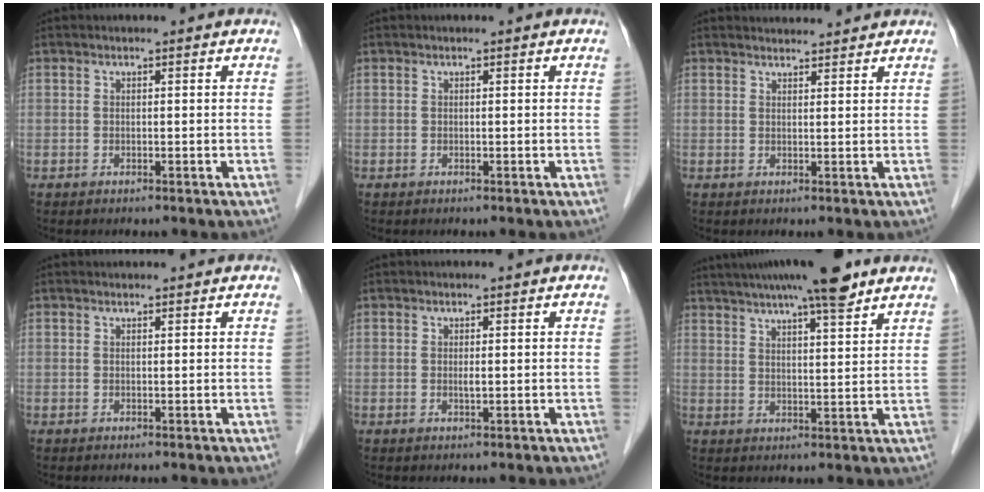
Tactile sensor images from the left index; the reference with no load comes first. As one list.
[{"total": 0.0}, {"total": 4.3, "force": [4.2, 0.5, 0.5], "torque": [-0.013, 0.020, 0.056]}, {"total": 1.0, "force": [1.0, 0.1, 0.2], "torque": [-0.007, 0.012, 0.019]}, {"total": 0.7, "force": [0.1, 0.1, 0.7], "torque": [-0.016, -0.002, 0.002]}, {"total": 14.4, "force": [11.5, 1.3, 8.6], "torque": [-0.144, 0.029, 0.167]}]